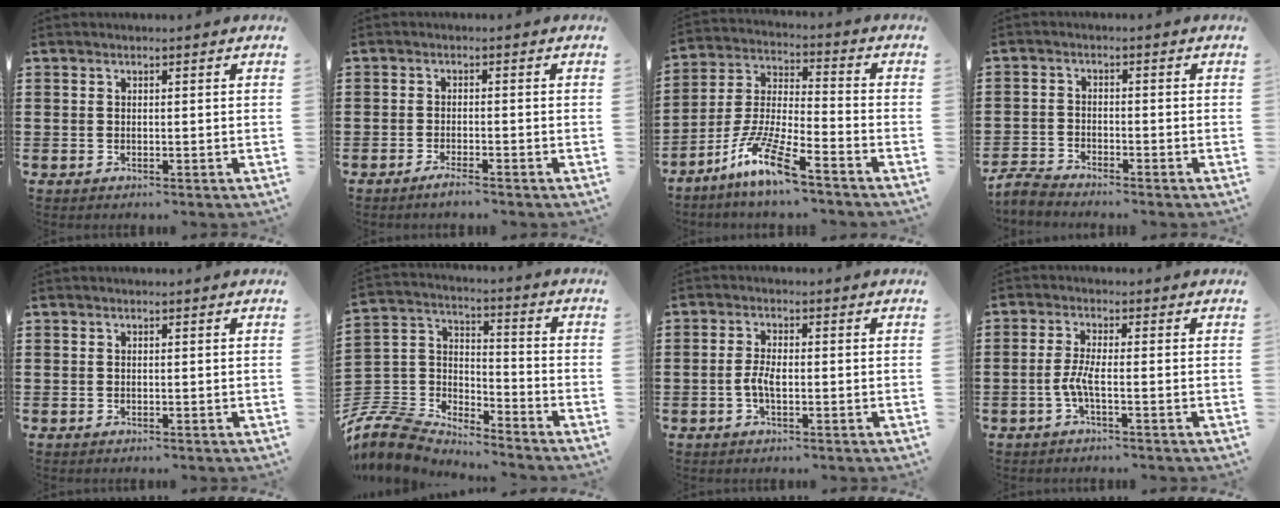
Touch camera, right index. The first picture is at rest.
{"total": 1.7, "force": [-1.5, -0.1, 0.8], "torque": [-0.015, -0.002, -0.027]}
{"total": 10.7, "force": [-7.6, 0.8, 7.5], "torque": [-0.173, -0.011, -0.153]}
{"total": 2.9, "force": [-2.9, 0.2, 0.3], "torque": [-0.018, -0.001, -0.063]}
{"total": 0.0}
{"total": 8.0, "force": [-7.4, 2.5, 1.5], "torque": [-0.083, -0.014, -0.158]}
{"total": 3.0, "force": [-0.8, 1.1, 2.7], "torque": [-0.072, -0.005, -0.022]}
{"total": 3.6, "force": [-1.3, 0.4, 3.3], "torque": [-0.081, -0.008, -0.033]}